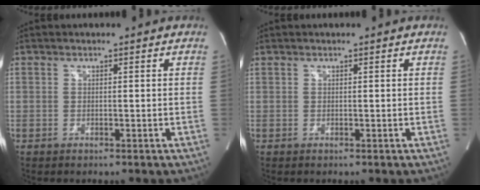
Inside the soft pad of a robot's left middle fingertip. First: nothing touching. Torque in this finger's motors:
{"motor_torque": [0.33, -0.12, 0.01, 0.02]}